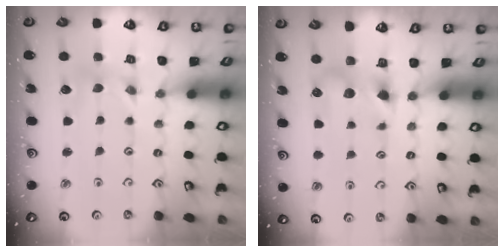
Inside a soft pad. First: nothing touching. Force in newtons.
{"total": 7.0, "press": 6.9, "slide": 0.7}